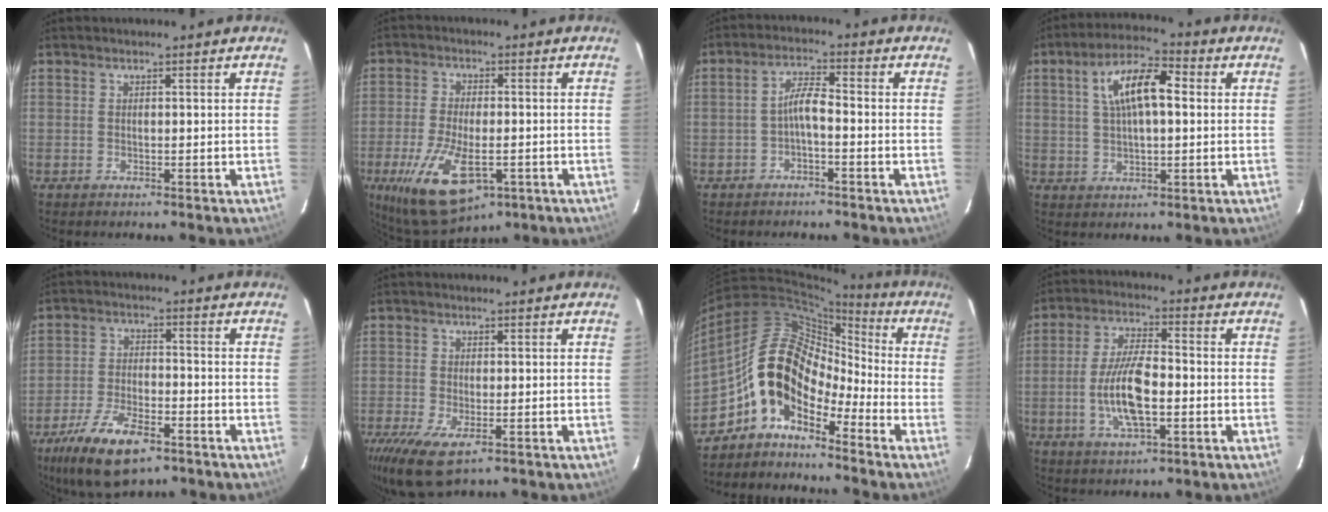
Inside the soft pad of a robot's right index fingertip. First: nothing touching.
{"total": 14.6, "force": [-5.9, 6.5, 11.6], "torque": [-0.241, -0.034, -0.095]}
{"total": 3.5, "force": [-1.6, 0.6, 3.0], "torque": [-0.064, 0.012, -0.031]}
{"total": 10.3, "force": [2.3, 4.1, 9.2], "torque": [-0.169, 0.024, 0.040]}
{"total": 13.0, "force": [-8.2, 5.2, 8.6], "torque": [-0.190, -0.020, -0.149]}
{"total": 8.4, "force": [-4.4, 3.5, 6.2], "torque": [-0.139, -0.035, -0.076]}
{"total": 10.5, "force": [-6.4, 6.2, 5.6], "torque": [-0.088, 0.036, -0.136]}
{"total": 10.8, "force": [-2.5, 3.6, 9.9], "torque": [-0.199, -0.001, -0.045]}